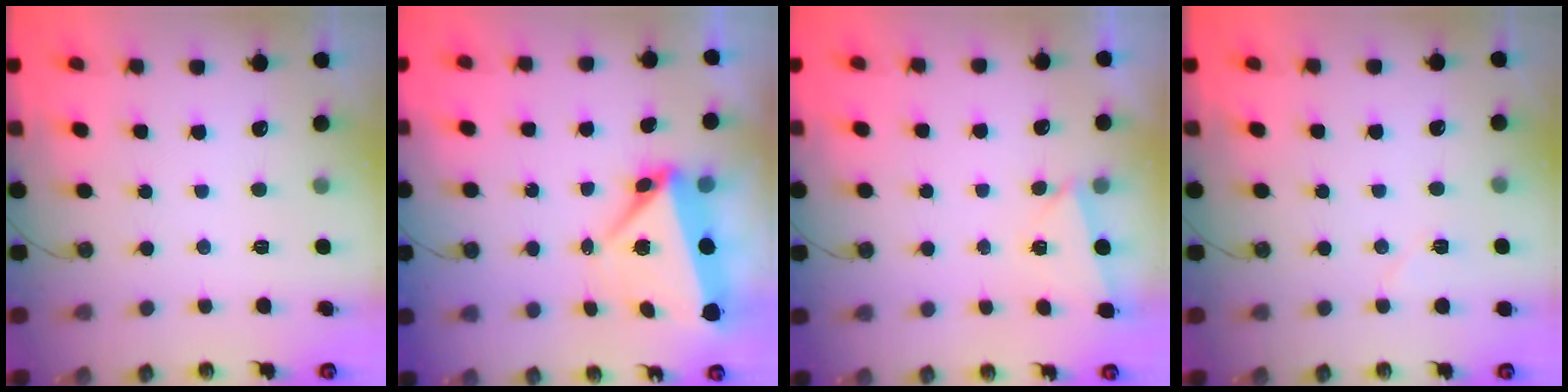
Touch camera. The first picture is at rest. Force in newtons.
{"total": 7.3, "press": 7.3, "slide": 0.7}
{"total": 2.2, "press": 1.8, "slide": 1.3}
{"total": 4.7, "press": 4.7, "slide": 0.3}